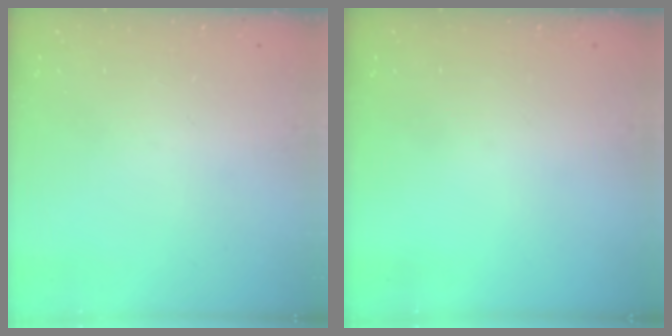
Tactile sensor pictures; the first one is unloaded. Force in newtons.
{"total": 0.0}